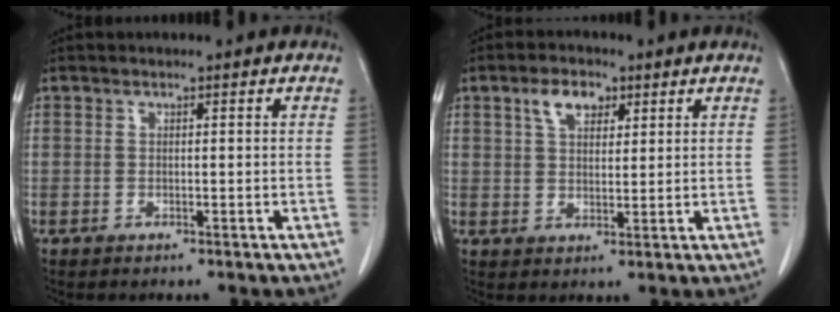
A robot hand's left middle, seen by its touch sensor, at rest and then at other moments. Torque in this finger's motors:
{"motor_torque": [0.38, -0.09, 0.02, 0.01]}